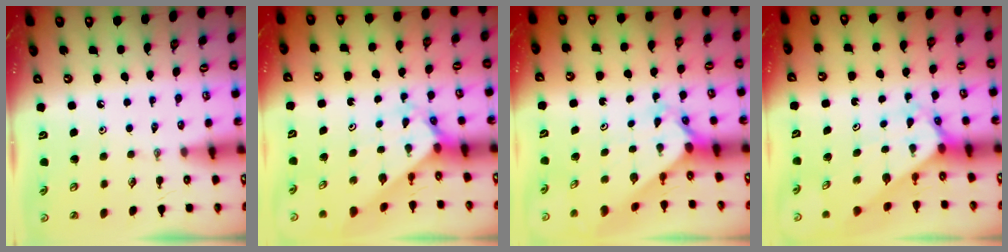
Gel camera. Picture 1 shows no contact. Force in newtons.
{"total": 2.3, "press": 2.3, "slide": 0.2}
{"total": 2.4, "press": 2.4, "slide": 0.3}
{"total": 3.0, "press": 2.9, "slide": 0.4}